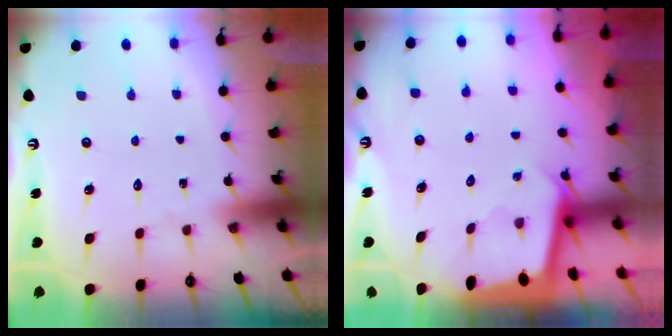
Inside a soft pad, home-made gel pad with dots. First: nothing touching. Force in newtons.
{"total": 1.8, "press": 1.8, "slide": 0.1}